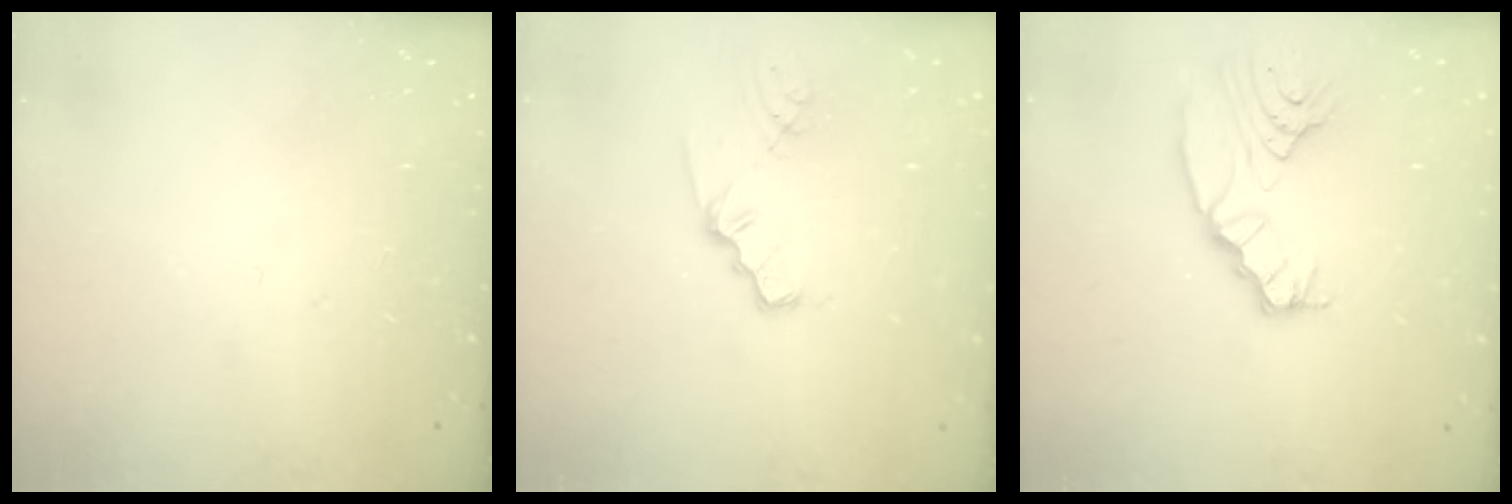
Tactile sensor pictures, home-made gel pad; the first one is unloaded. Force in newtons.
{"total": 1.8, "press": 1.7, "slide": 0.3}
{"total": 9.7, "press": 9.7, "slide": 0.8}